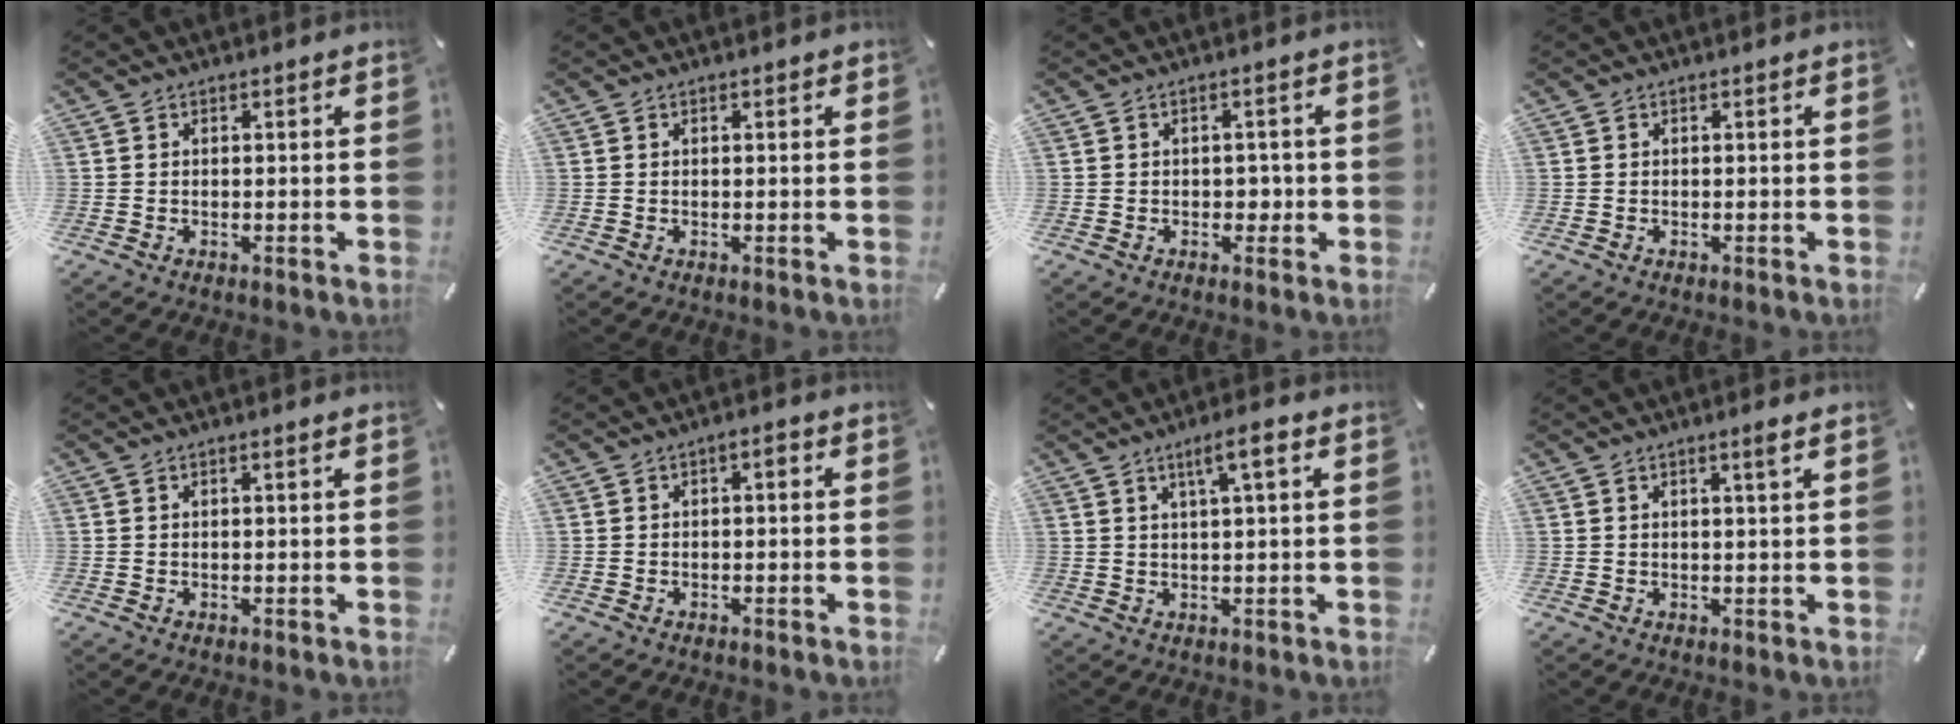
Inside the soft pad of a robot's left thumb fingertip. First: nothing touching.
{"total": 0.0}
{"total": 2.3, "force": [-0.3, 2.0, 1.2], "torque": [-0.015, 0.001, -0.010]}
{"total": 0.0}
{"total": 0.6, "force": [0.2, 0.1, 0.6], "torque": [-0.010, 0.001, 0.003]}
{"total": 1.7, "force": [-0.4, 1.2, 1.1], "torque": [-0.015, 0.007, -0.015]}
{"total": 4.9, "force": [2.4, 1.2, 4.1], "torque": [-0.069, -0.002, 0.036]}
{"total": 1.9, "force": [1.0, -0.1, 1.6], "torque": [-0.033, -0.002, 0.016]}